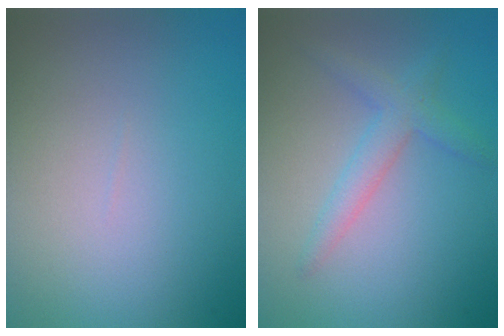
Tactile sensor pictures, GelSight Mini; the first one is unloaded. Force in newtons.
{"total": 2.5, "press": 2.5, "slide": 0.1}